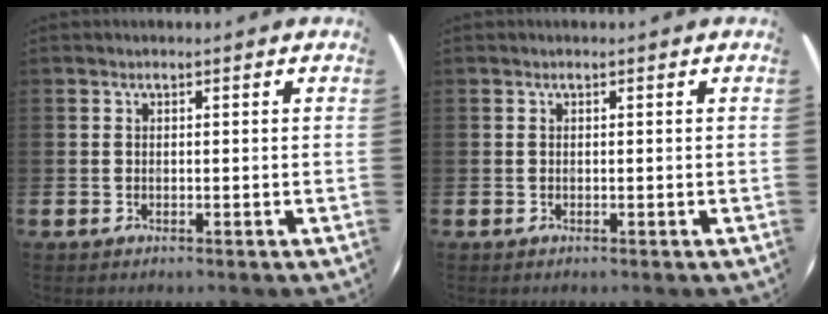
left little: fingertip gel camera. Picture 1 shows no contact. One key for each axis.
{"total": 0.0}